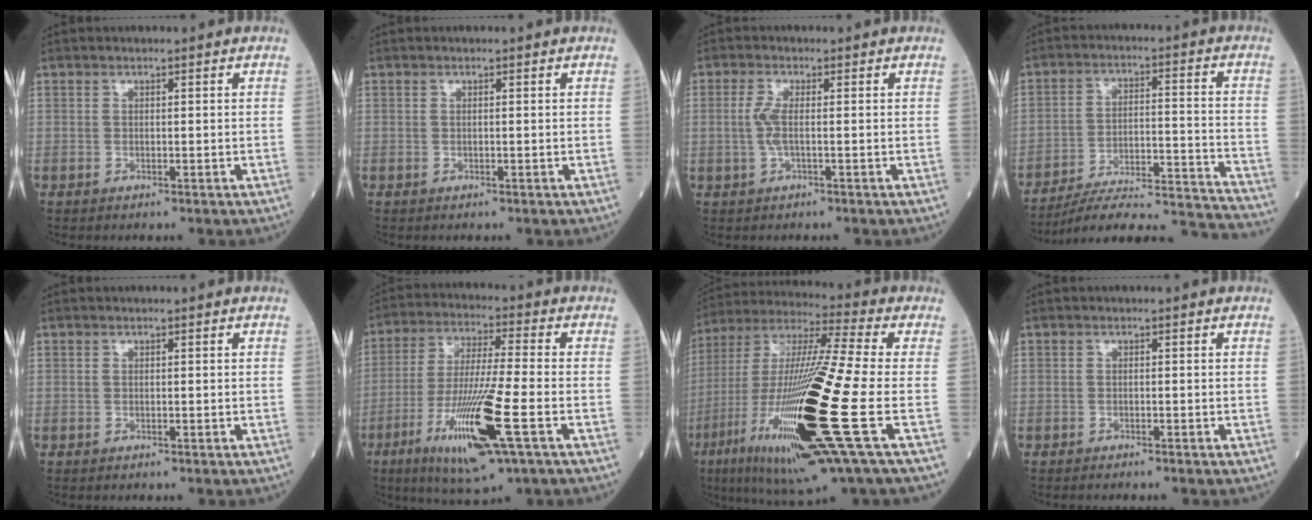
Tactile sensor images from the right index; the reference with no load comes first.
{"total": 0.0}
{"total": 2.8, "force": [-0.1, 0.6, 2.8], "torque": [-0.066, -0.003, -0.004]}
{"total": 20.8, "force": [-20.0, -0.1, 5.6], "torque": [-0.054, 0.007, -0.286]}
{"total": 0.0}
{"total": 15.5, "force": [-6.0, 0.9, 14.3], "torque": [-0.279, -0.030, -0.106]}
{"total": 27.2, "force": [-7.8, 1.4, 26.0], "torque": [-0.522, -0.053, -0.149]}
{"total": 2.2, "force": [-1.9, 0.0, 1.0], "torque": [-0.014, -0.001, -0.023]}